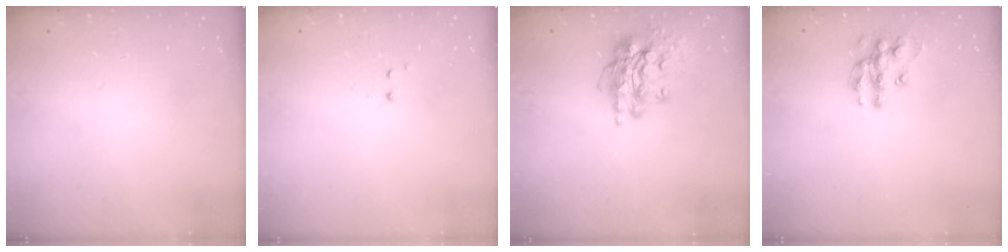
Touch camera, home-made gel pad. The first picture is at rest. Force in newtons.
{"total": 1.2, "press": 1.1, "slide": 0.5}
{"total": 15.0, "press": 14.9, "slide": 1.6}
{"total": 12.6, "press": 12.6, "slide": 0.8}